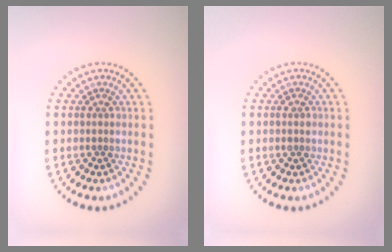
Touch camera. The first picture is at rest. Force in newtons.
{"total": 1.0, "press": 1.0, "slide": 0.0}